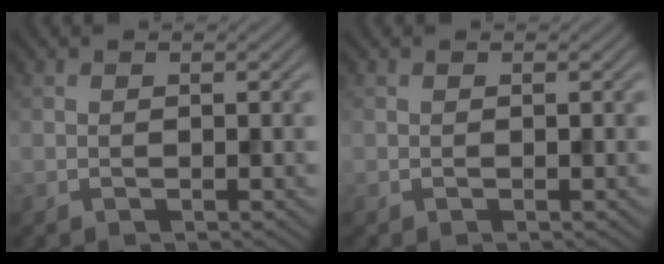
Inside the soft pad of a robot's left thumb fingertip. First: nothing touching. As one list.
[{"total": 0.0}]